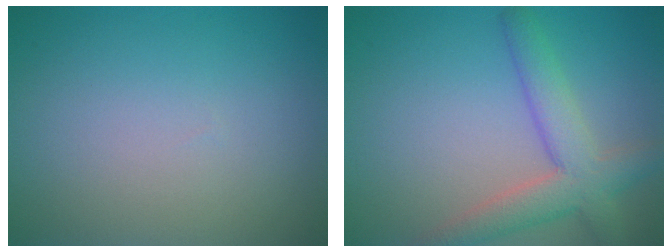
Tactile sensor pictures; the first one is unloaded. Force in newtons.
{"total": 4.9, "press": 4.9, "slide": 0.3}